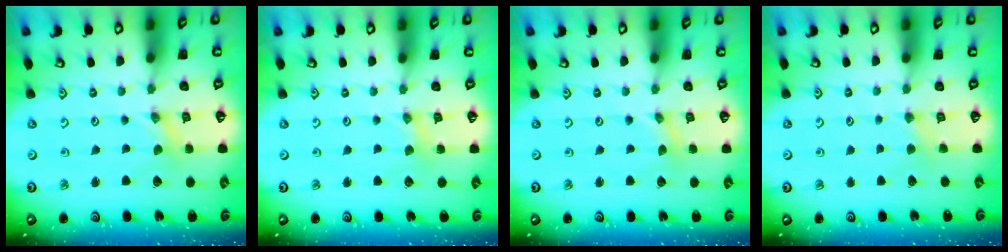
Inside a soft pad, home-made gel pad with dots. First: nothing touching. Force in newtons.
{"total": 2.3, "press": 2.3, "slide": 0.2}
{"total": 0.0}
{"total": 2.7, "press": 2.6, "slide": 0.4}